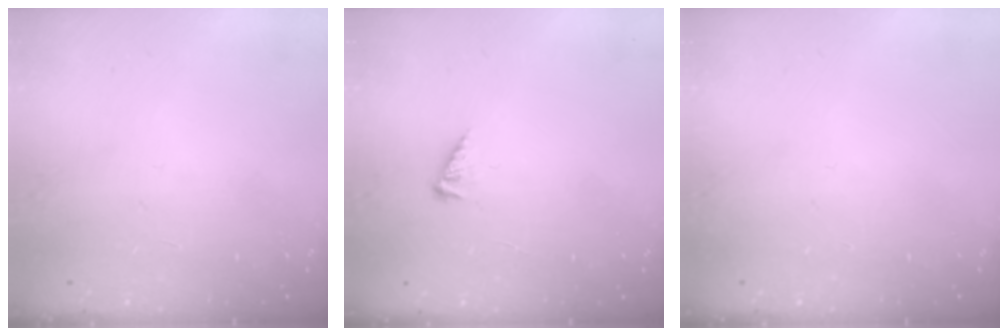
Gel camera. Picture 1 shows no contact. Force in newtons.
{"total": 2.6, "press": 2.6, "slide": 0.5}
{"total": 0.0}